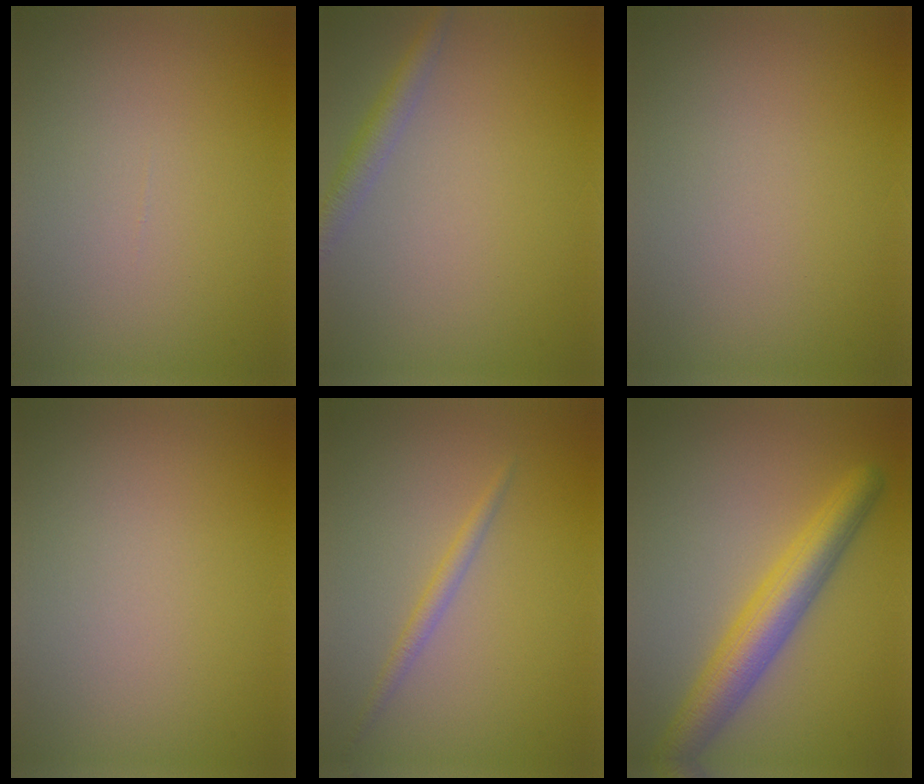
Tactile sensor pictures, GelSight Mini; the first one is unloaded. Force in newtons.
{"total": 2.3, "press": 2.3, "slide": 0.1}
{"total": 0.0}
{"total": 0.0}
{"total": 1.3, "press": 1.3, "slide": 0.0}
{"total": 5.4, "press": 5.4, "slide": 0.2}